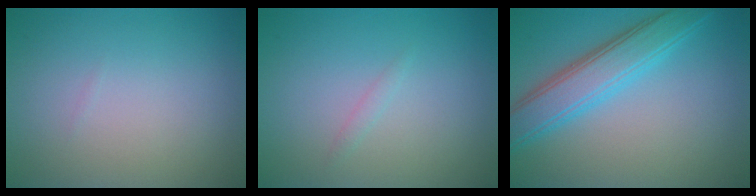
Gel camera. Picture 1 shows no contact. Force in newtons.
{"total": 0.6, "press": 0.6, "slide": 0.0}
{"total": 5.2, "press": 5.2, "slide": 0.2}